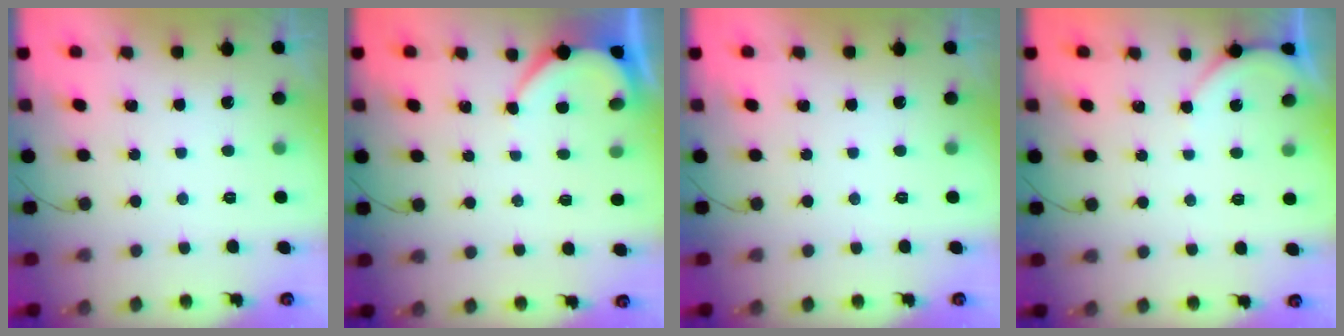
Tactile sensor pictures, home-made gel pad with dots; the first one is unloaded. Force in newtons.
{"total": 3.7, "press": 3.6, "slide": 0.3}
{"total": 0.0}
{"total": 2.2, "press": 2.2, "slide": 0.3}